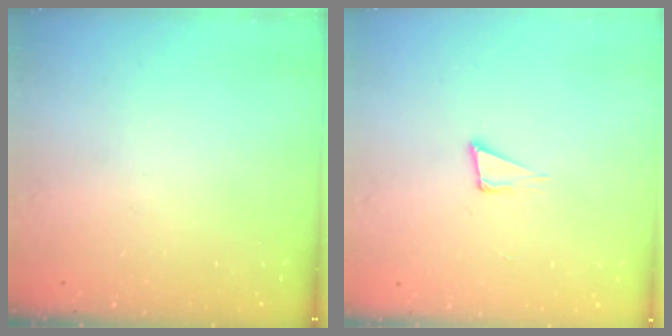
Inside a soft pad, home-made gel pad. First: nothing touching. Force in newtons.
{"total": 4.0, "press": 2.7, "slide": 2.9}